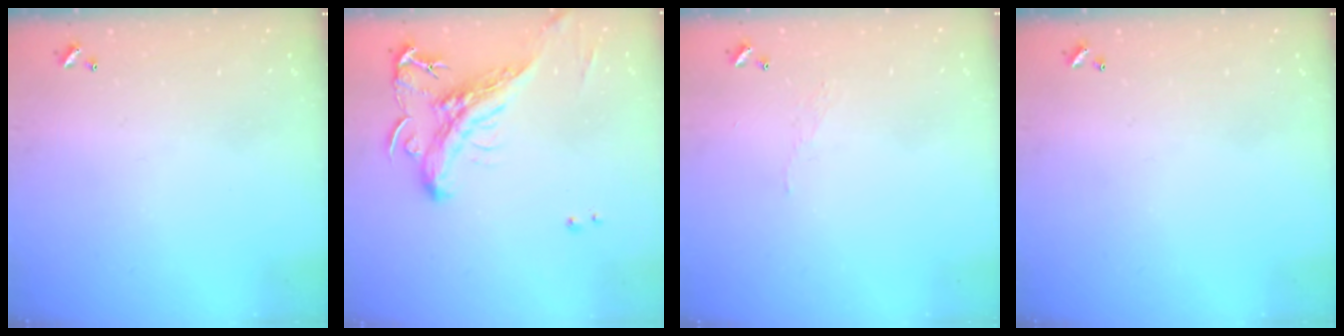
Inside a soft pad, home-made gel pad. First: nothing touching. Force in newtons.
{"total": 2.2, "press": 1.4, "slide": 1.7}
{"total": 2.0, "press": 2.0, "slide": 0.5}
{"total": 0.0}